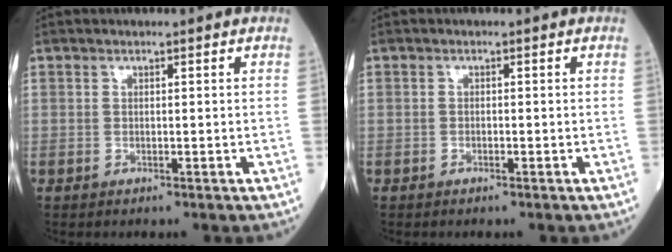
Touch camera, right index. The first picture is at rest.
{"total": 0.0}